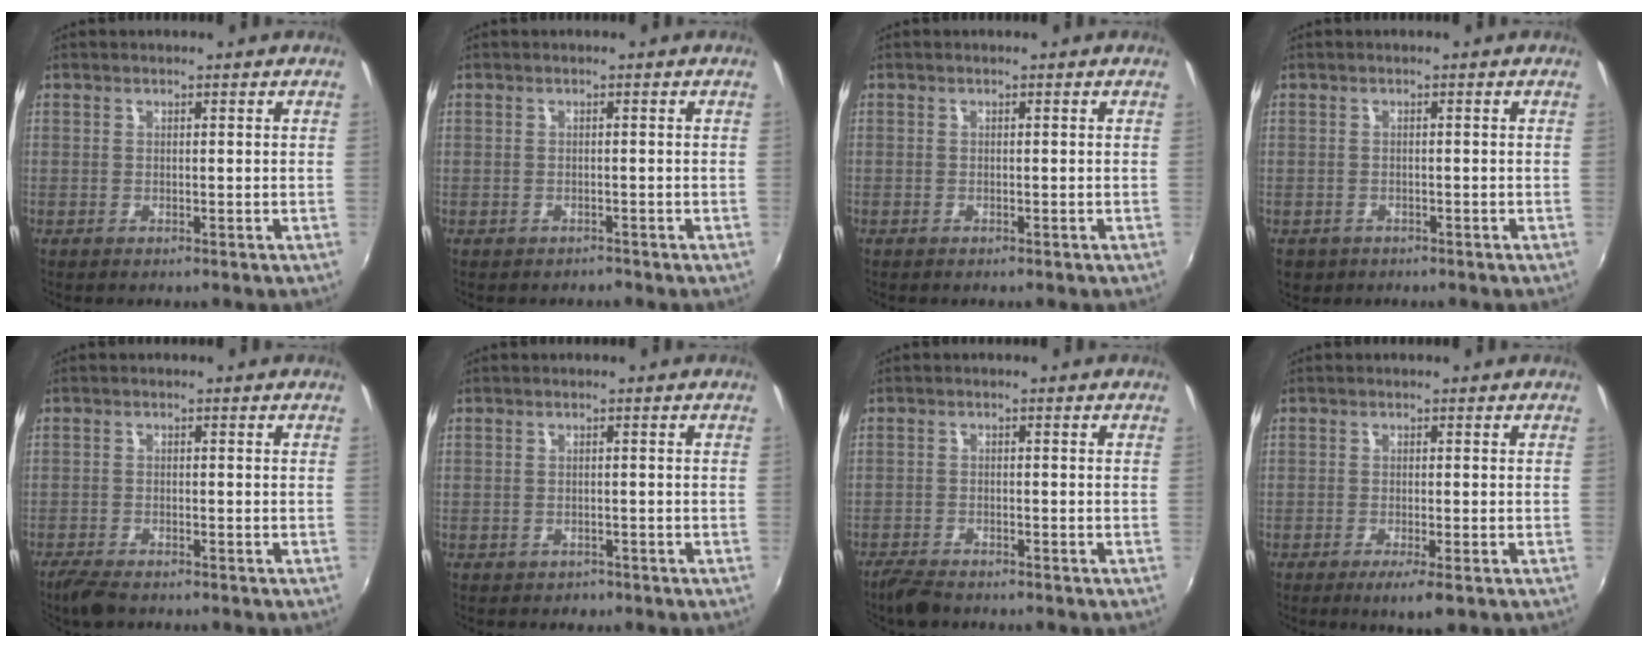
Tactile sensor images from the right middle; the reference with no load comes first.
{"total": 1.0, "force": [-0.9, 0.6, -0.1], "torque": [-0.003, 0.000, -0.012]}
{"total": 0.5, "force": [-0.4, 0.3, 0.0], "torque": [-0.002, 0.000, -0.008]}
{"total": 3.1, "force": [-1.4, 2.5, 1.1], "torque": [-0.029, -0.007, -0.018]}
{"total": 4.3, "force": [-3.6, 1.0, 2.1], "torque": [-0.056, -0.017, -0.069]}
{"total": 1.7, "force": [-1.0, 1.3, 0.3], "torque": [-0.010, -0.003, -0.011]}
{"total": 4.2, "force": [-3.8, 1.0, 1.6], "torque": [-0.048, -0.016, -0.072]}
{"total": 3.2, "force": [-1.8, 0.4, 2.6], "torque": [-0.052, -0.011, -0.031]}